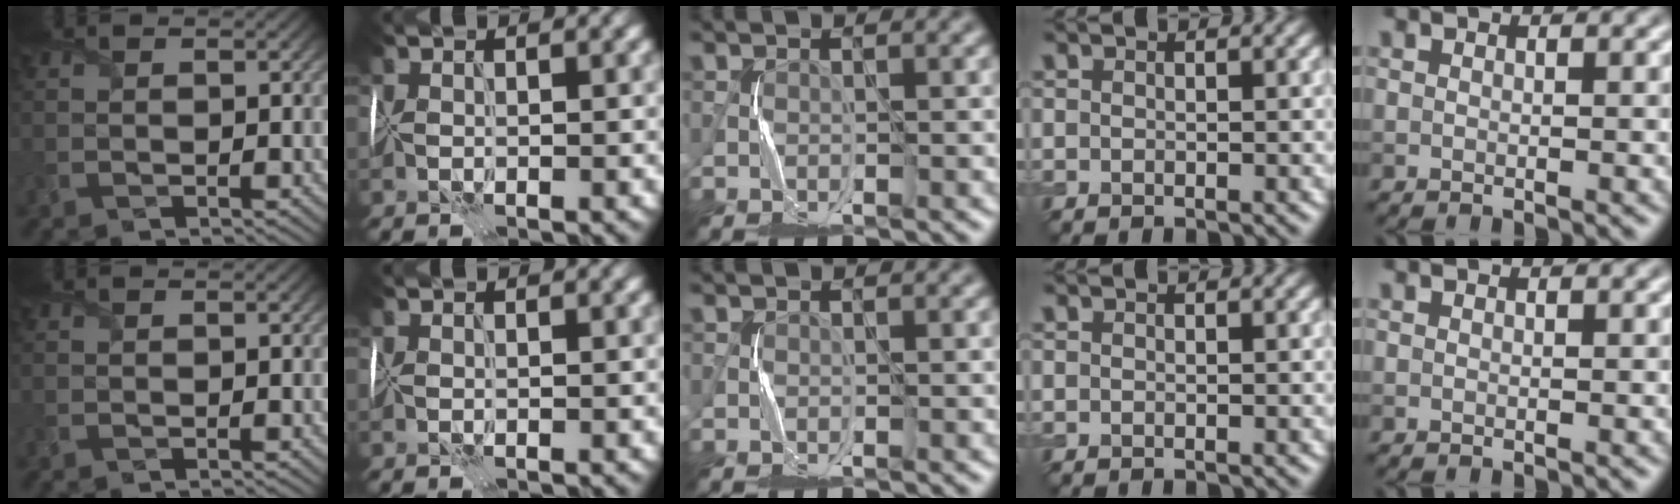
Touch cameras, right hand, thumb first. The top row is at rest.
{}